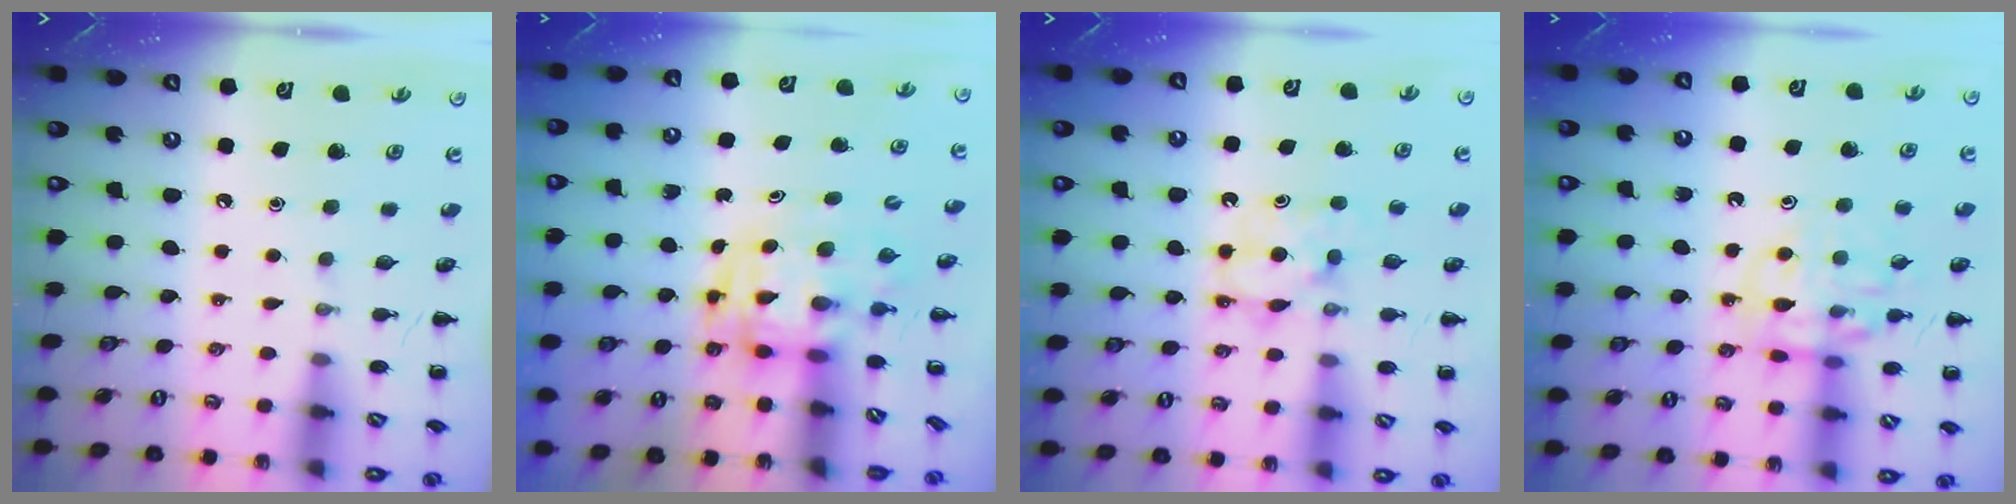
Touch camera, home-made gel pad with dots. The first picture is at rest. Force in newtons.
{"total": 2.9, "press": 2.9, "slide": 0.6}
{"total": 5.4, "press": 5.3, "slide": 1.0}
{"total": 11.9, "press": 11.8, "slide": 1.6}